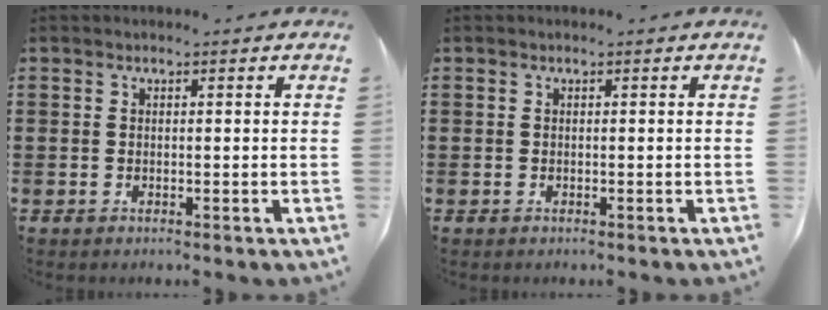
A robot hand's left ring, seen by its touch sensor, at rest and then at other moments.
{"total": 0.0}